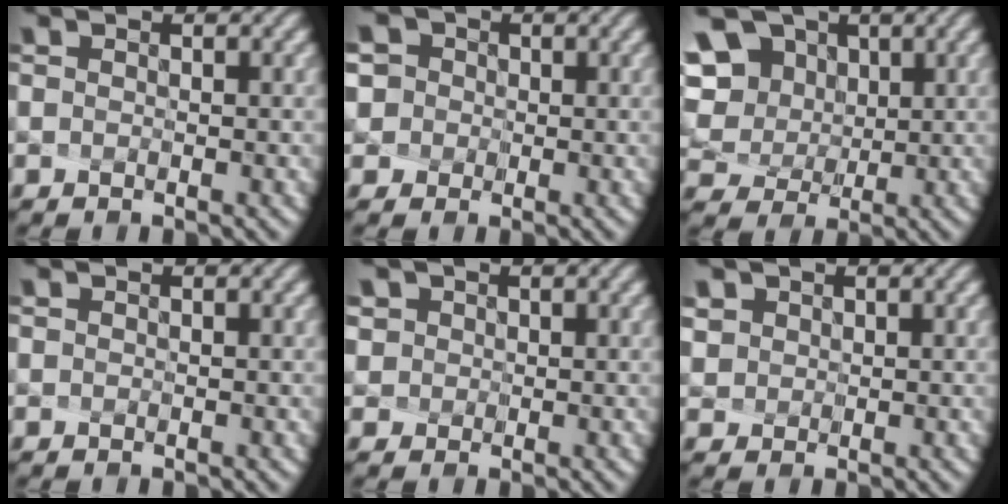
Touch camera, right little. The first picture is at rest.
{"total": 4.9, "force": [1.2, 4.6, 1.4], "torque": [-0.030, 0.033, 0.003]}
{"total": 9.6, "force": [4.5, 7.2, 4.5], "torque": [-0.116, 0.018, 0.086]}
{"total": 0.0}
{"total": 4.3, "force": [2.2, 3.5, 1.4], "torque": [-0.036, 0.013, 0.028]}
{"total": 2.1, "force": [1.2, 1.7, 0.3], "torque": [-0.021, -0.002, 0.037]}